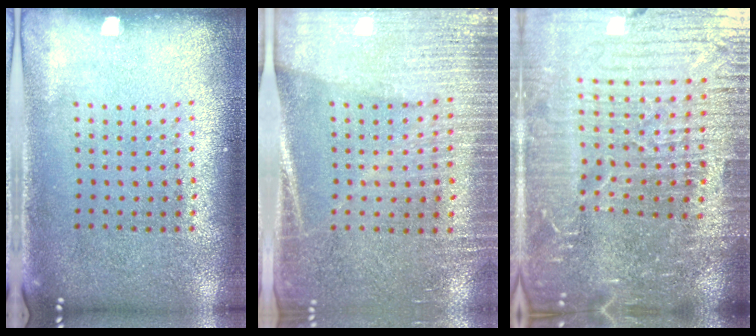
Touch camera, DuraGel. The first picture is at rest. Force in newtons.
{"total": 3.3, "press": 2.9, "slide": 1.4}
{"total": 6.9, "press": 6.0, "slide": 3.4}